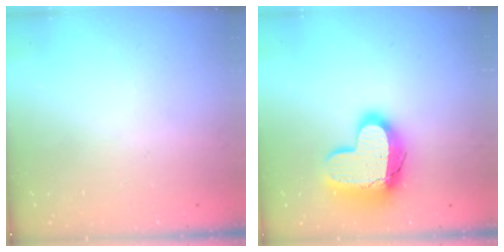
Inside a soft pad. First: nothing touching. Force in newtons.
{"total": 15.8, "press": 15.7, "slide": 1.0}